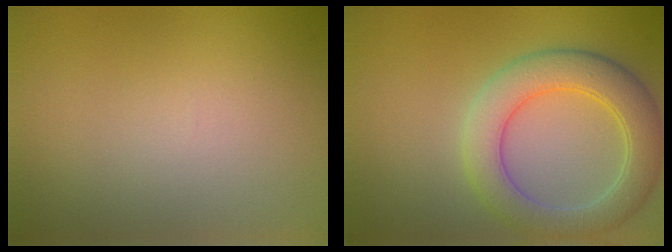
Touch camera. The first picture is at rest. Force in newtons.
{"total": 5.6, "press": 5.6, "slide": 0.6}